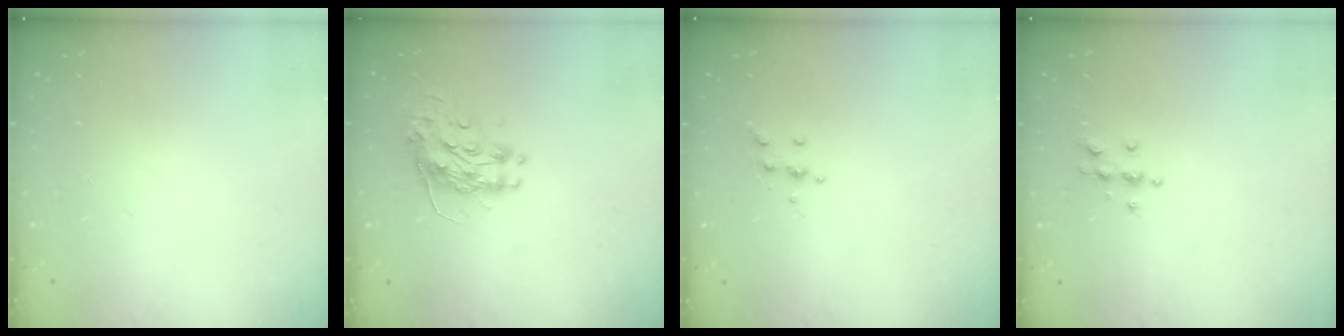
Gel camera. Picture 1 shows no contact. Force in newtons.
{"total": 9.2, "press": 9.2, "slide": 0.7}
{"total": 4.0, "press": 3.8, "slide": 1.0}
{"total": 4.8, "press": 4.8, "slide": 0.6}